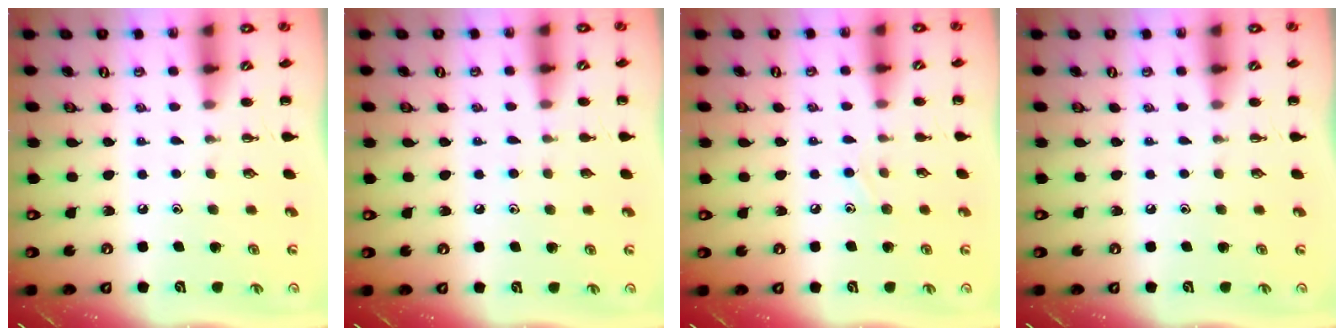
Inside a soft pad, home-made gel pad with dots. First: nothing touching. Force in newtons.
{"total": 3.8, "press": 3.5, "slide": 1.4}
{"total": 5.7, "press": 5.4, "slide": 1.9}
{"total": 0.0}